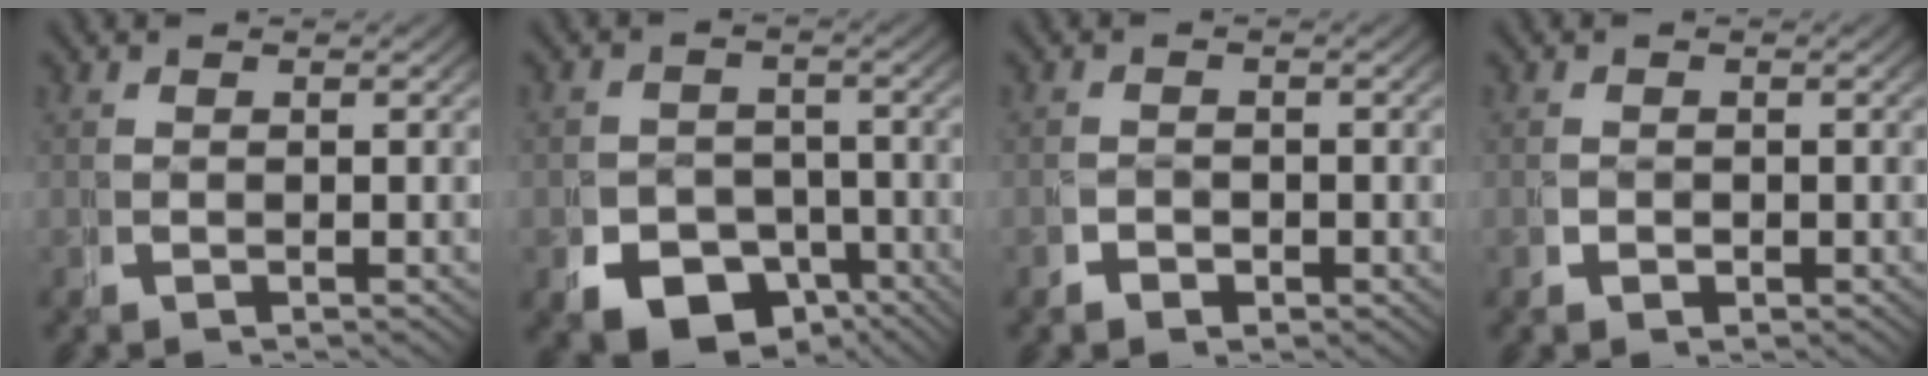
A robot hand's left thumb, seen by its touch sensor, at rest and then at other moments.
{"total": 10.2, "force": [-5.6, 7.3, 4.3], "torque": [-0.073, -0.045, -0.080]}
{"total": 1.4, "force": [-0.8, 1.1, 0.4], "torque": [-0.001, -0.005, -0.016]}
{"total": 1.1, "force": [-0.2, 1.0, 0.6], "torque": [-0.010, -0.004, -0.003]}